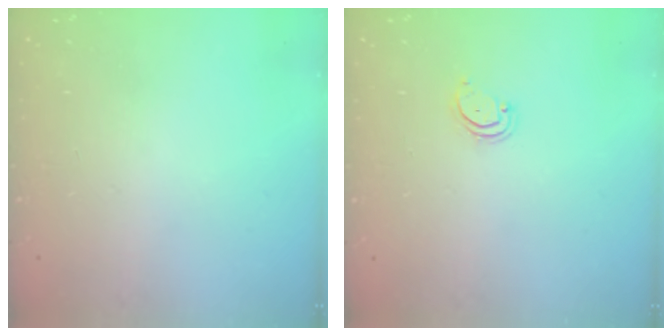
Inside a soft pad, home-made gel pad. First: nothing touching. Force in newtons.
{"total": 3.0, "press": 3.0, "slide": 0.2}